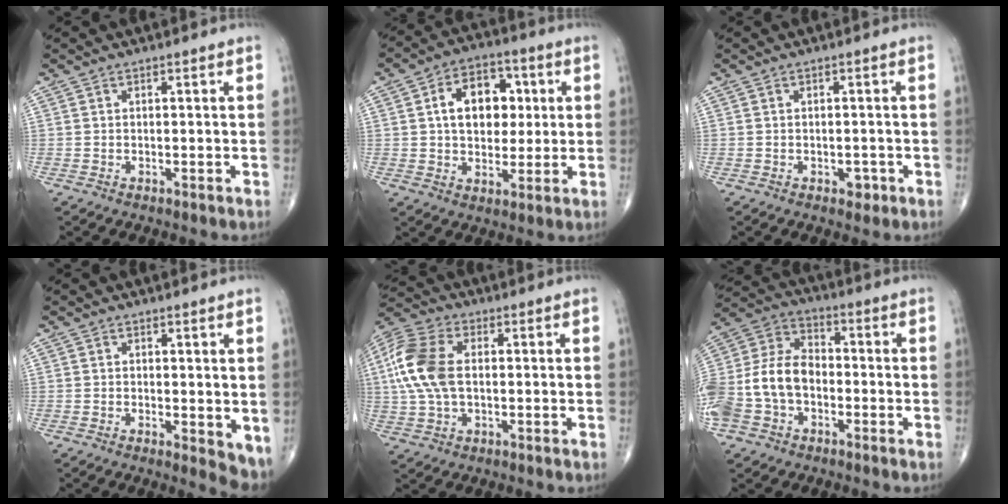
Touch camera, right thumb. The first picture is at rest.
{"total": 12.6, "force": [2.3, 8.6, 8.9], "torque": [-0.095, 0.010, 0.033]}
{"total": 1.8, "force": [-0.8, 1.3, 1.1], "torque": [-0.006, 0.002, -0.008]}
{"total": 4.7, "force": [0.3, 2.0, 4.2], "torque": [-0.050, -0.014, 0.006]}
{"total": 12.9, "force": [1.1, 7.6, 10.3], "torque": [-0.233, 0.018, 0.018]}
{"total": 15.0, "force": [-3.5, 10.6, 10.0], "torque": [-0.206, 0.042, -0.072]}